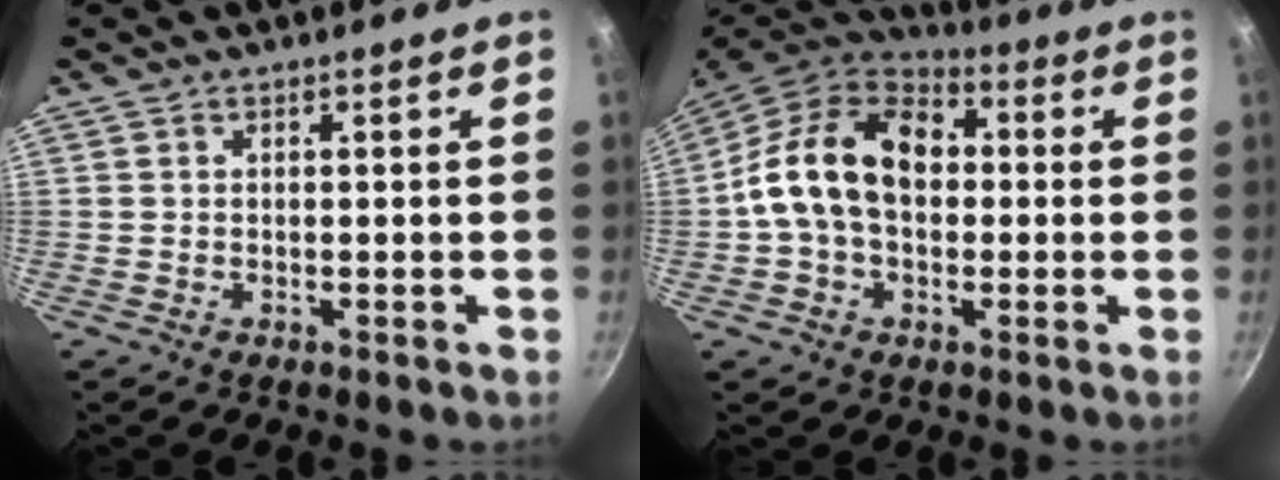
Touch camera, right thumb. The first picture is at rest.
{"total": 16.7, "force": [0.9, 11.8, 11.9], "torque": [-0.173, 0.031, -0.003]}